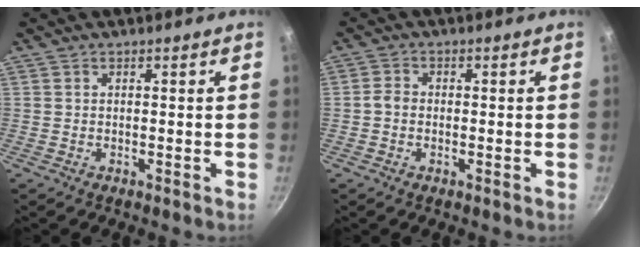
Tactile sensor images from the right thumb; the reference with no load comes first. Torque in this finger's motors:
{"motor_torque": [0.67, 0.42, -0.16, -0.07, 0.00]}